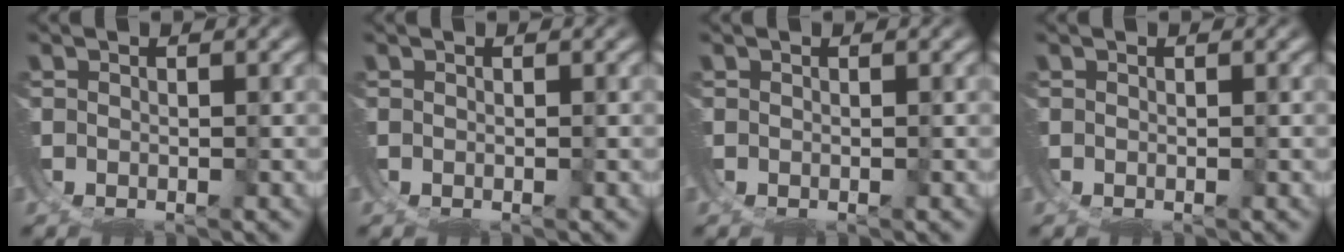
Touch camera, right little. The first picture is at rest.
{"total": 0.0}
{"total": 0.0}
{"total": 0.0}